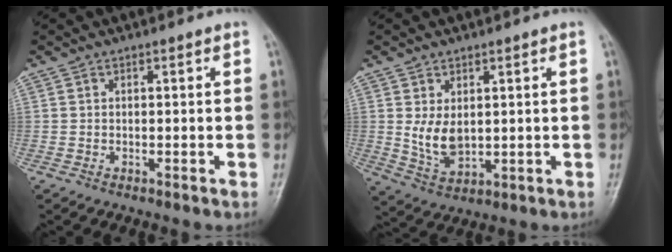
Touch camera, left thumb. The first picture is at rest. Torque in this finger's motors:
{"motor_torque": [0.65, 1.23, 0.69, -0.20, 0.06]}